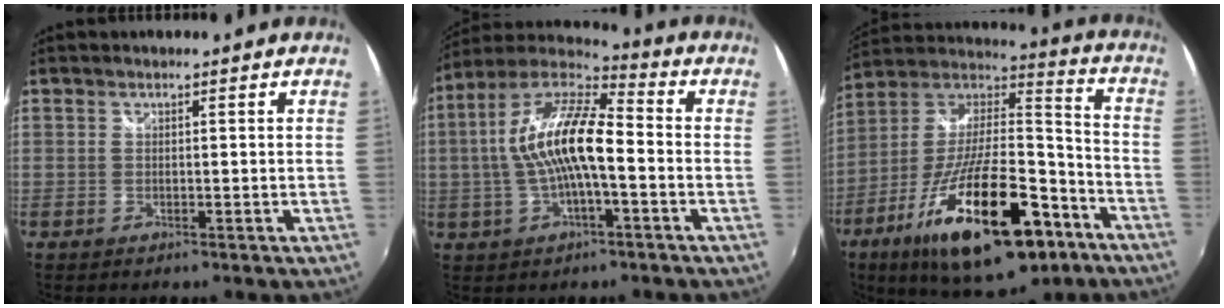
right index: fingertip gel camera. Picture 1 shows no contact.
{"total": 15.0, "force": [-1.3, 4.7, 14.1], "torque": [-0.270, 0.014, -0.029]}
{"total": 29.3, "force": [-15.1, 10.6, 22.8], "torque": [-0.398, -0.026, -0.240]}